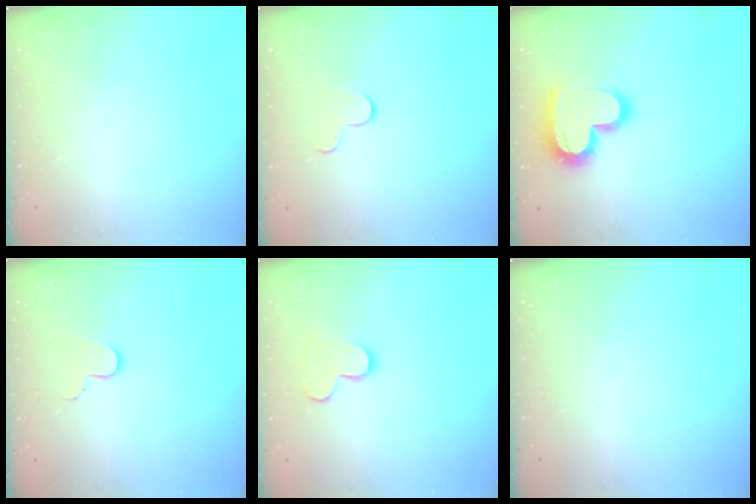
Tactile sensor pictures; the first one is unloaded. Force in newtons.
{"total": 6.4, "press": 6.4, "slide": 0.5}
{"total": 16.9, "press": 16.9, "slide": 1.3}
{"total": 7.0, "press": 7.0, "slide": 0.5}
{"total": 8.9, "press": 8.9, "slide": 0.7}
{"total": 0.0}